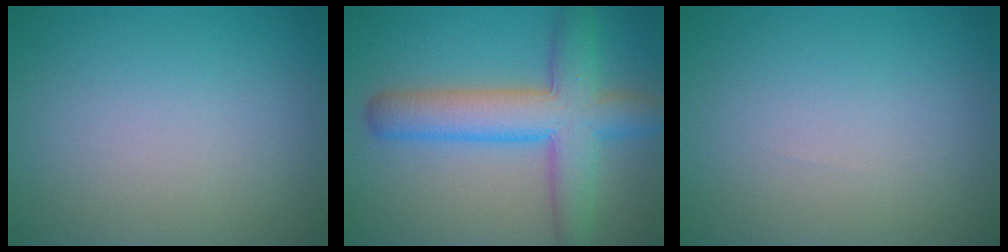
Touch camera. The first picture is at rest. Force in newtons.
{"total": 7.5, "press": 7.5, "slide": 0.2}
{"total": 0.0}